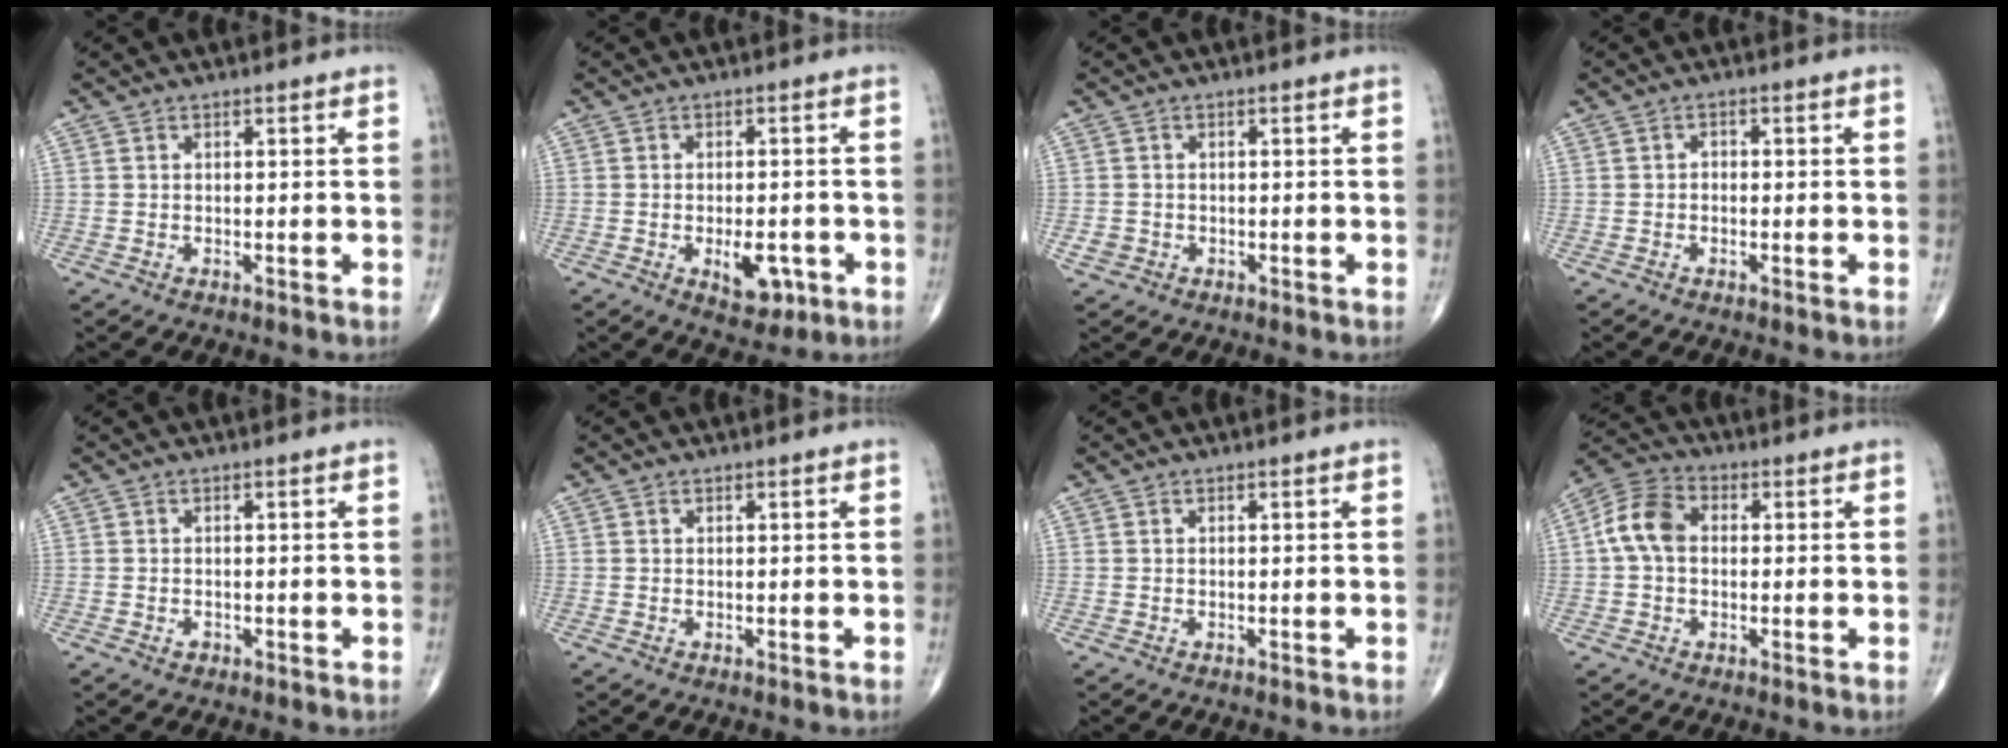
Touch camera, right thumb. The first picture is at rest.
{"total": 6.2, "force": [-2.1, 3.3, 4.8], "torque": [-0.053, 0.006, -0.022]}
{"total": 1.7, "force": [-0.5, 1.5, 0.5], "torque": [-0.003, 0.006, -0.007]}
{"total": 1.2, "force": [-0.3, 1.0, 0.7], "torque": [0.000, 0.005, -0.010]}
{"total": 0.9, "force": [-0.4, 0.6, 0.4], "torque": [-0.004, 0.003, -0.007]}
{"total": 0.0}
{"total": 0.0}
{"total": 8.2, "force": [0.4, 5.8, 5.7], "torque": [-0.110, 0.027, -0.002]}